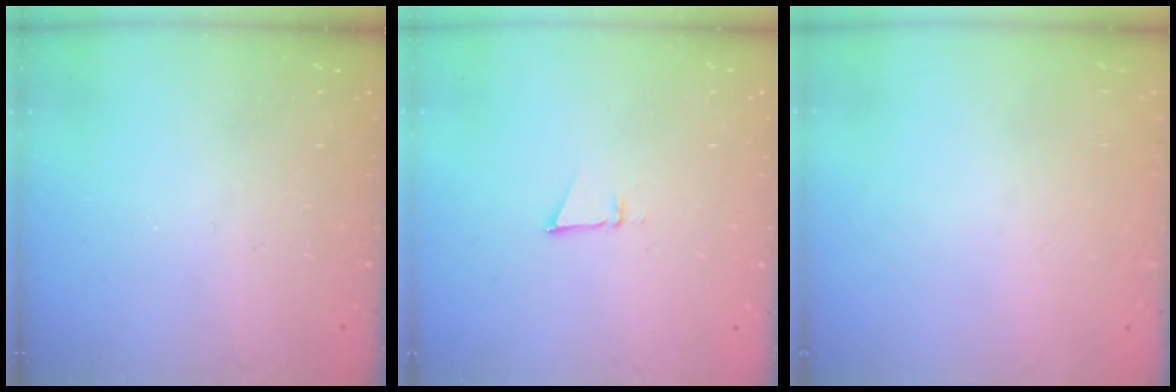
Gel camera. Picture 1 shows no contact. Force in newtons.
{"total": 2.7, "press": 2.6, "slide": 0.8}
{"total": 1.6, "press": 1.6, "slide": 0.1}